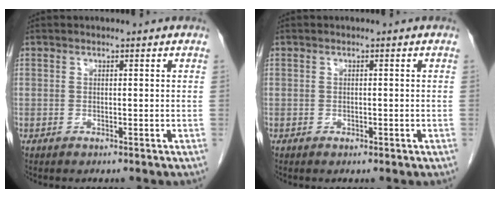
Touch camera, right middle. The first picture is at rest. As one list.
[{"total": 0.7, "force": [-0.3, 0.3, 0.5], "torque": [-0.007, 0.000, -0.004]}]